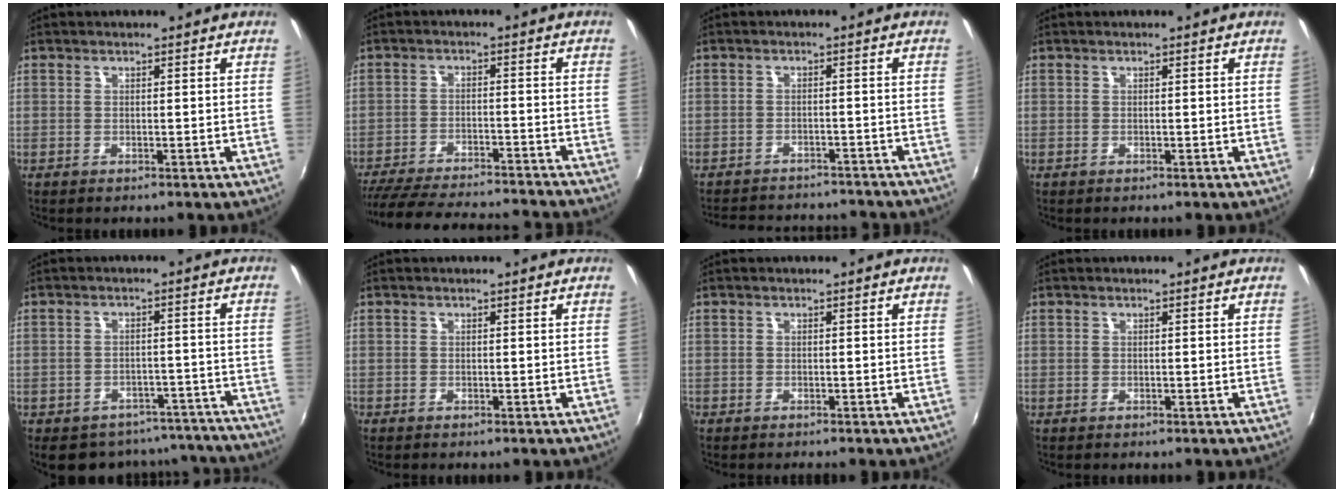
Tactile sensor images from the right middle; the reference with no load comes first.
{"total": 21.1, "force": [-19.0, 2.8, 8.7], "torque": [-0.173, -0.019, -0.276]}
{"total": 15.2, "force": [-13.4, 4.2, 5.6], "torque": [-0.116, -0.002, -0.173]}
{"total": 0.0}
{"total": 17.2, "force": [-14.7, 7.4, 5.0], "torque": [-0.096, 0.030, -0.162]}
{"total": 0.0}
{"total": 0.5, "force": [-0.5, 0.1, 0.1], "torque": [-0.001, -0.003, -0.013]}
{"total": 0.0}